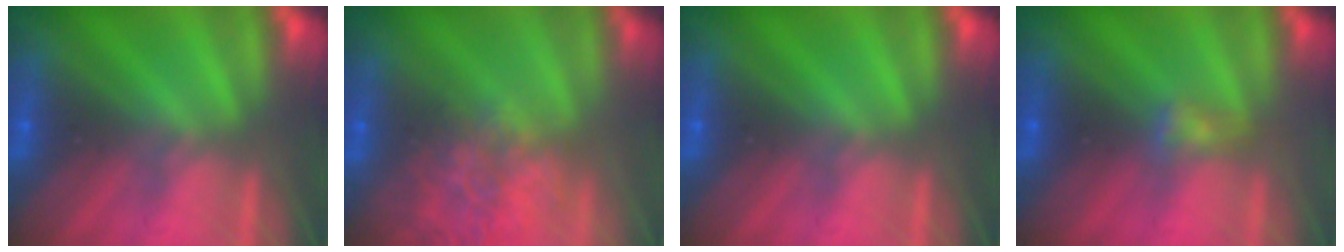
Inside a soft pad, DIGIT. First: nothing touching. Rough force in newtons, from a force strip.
{"total": 7.4}
{"total": 0.0}
{"total": 3.0}